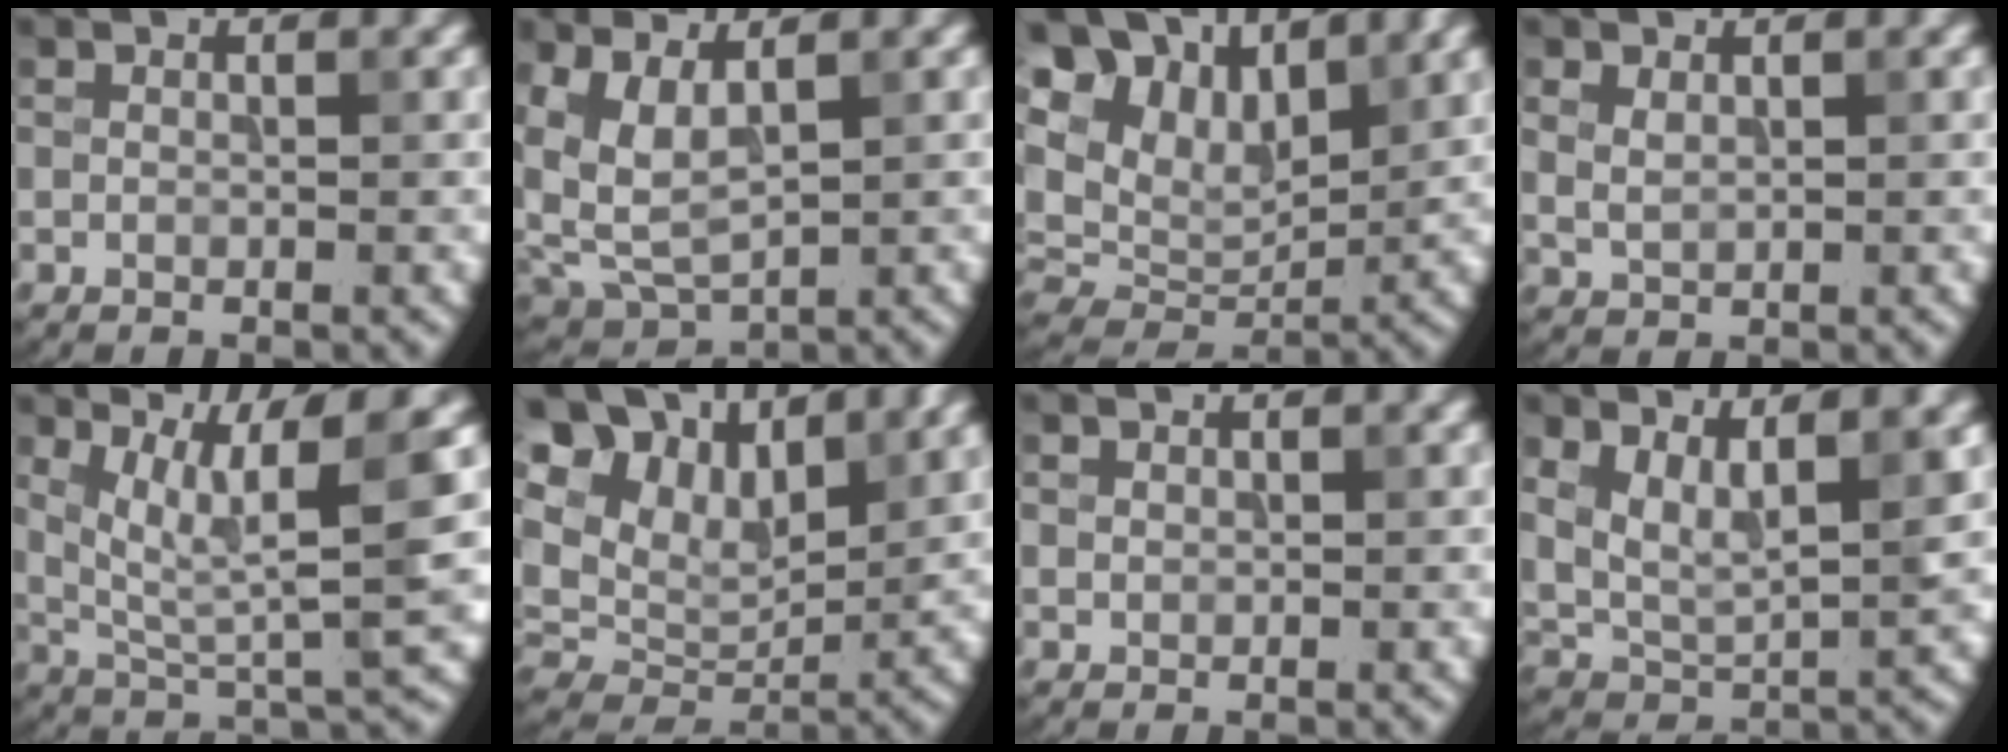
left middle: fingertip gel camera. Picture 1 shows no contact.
{"total": 5.1, "force": [1.8, 3.0, 3.7], "torque": [-0.094, -0.009, 0.039]}
{"total": 13.2, "force": [7.3, 8.1, 7.5], "torque": [-0.189, 0.035, 0.129]}
{"total": 1.3, "force": [0.7, 0.8, 0.8], "torque": [-0.024, -0.001, 0.018]}
{"total": 6.5, "force": [2.3, 0.9, 6.0], "torque": [-0.115, -0.007, 0.049]}
{"total": 12.6, "force": [6.8, 7.8, 7.2], "torque": [-0.178, 0.034, 0.120]}
{"total": 0.6, "force": [0.2, 0.5, 0.1], "torque": [-0.004, -0.003, 0.009]}
{"total": 4.7, "force": [1.9, 1.9, 3.8], "torque": [-0.089, -0.011, 0.043]}